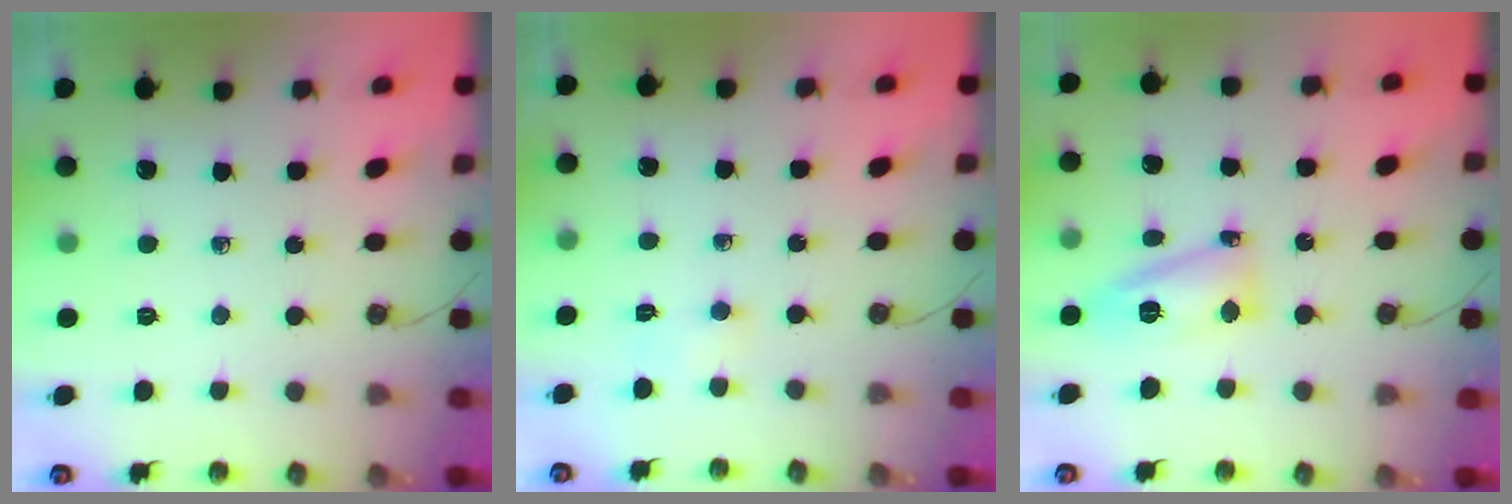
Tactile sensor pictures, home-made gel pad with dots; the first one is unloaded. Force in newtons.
{"total": 4.6, "press": 2.1, "slide": 4.1}
{"total": 12.8, "press": 12.7, "slide": 1.1}